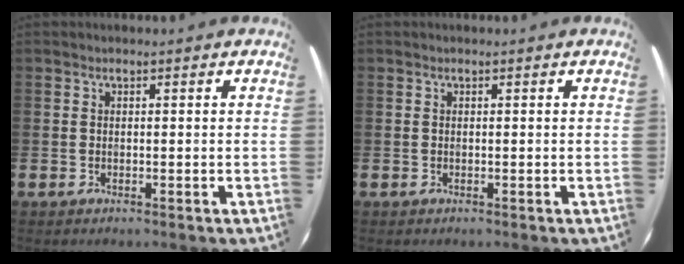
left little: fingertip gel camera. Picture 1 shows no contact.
{"total": 0.0}